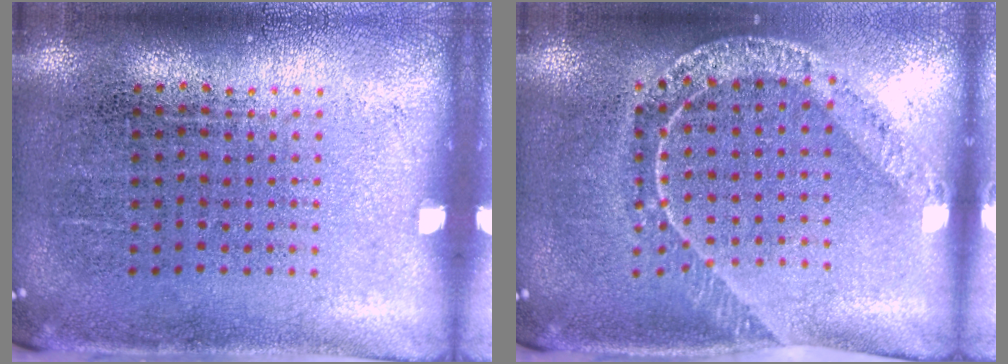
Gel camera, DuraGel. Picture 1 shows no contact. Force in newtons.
{"total": 1.6, "press": 1.5, "slide": 0.5}